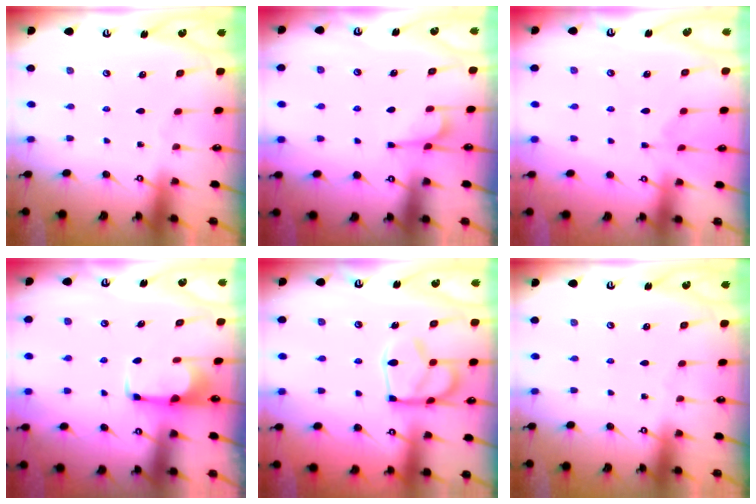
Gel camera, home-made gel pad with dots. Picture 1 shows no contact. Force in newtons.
{"total": 2.4, "press": 2.3, "slide": 0.8}
{"total": 1.3, "press": 0.5, "slide": 1.2}
{"total": 1.1, "press": 1.1, "slide": 0.0}
{"total": 15.8, "press": 15.7, "slide": 1.6}
{"total": 0.0}